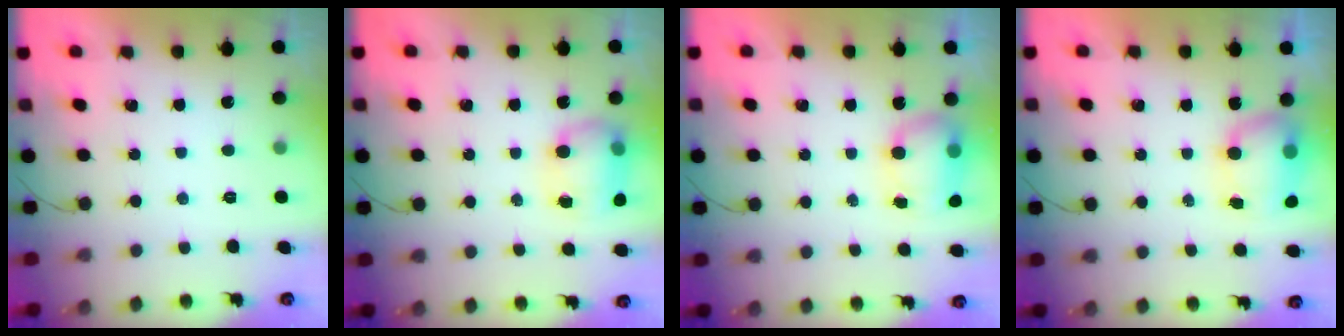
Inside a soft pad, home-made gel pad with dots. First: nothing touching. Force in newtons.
{"total": 11.5, "press": 9.4, "slide": 6.6}
{"total": 7.4, "press": 7.2, "slide": 1.3}
{"total": 7.7, "press": 7.5, "slide": 1.7}